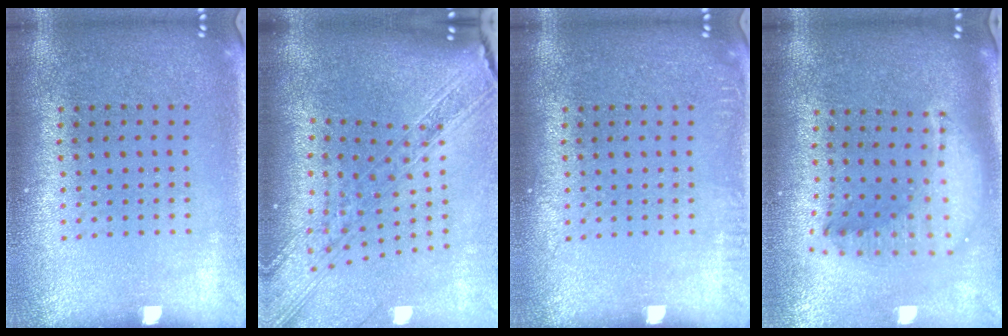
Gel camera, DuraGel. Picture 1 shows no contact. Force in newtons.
{"total": 2.6, "press": 2.2, "slide": 1.5}
{"total": 0.7, "press": 0.7, "slide": 0.1}
{"total": 1.8, "press": 1.4, "slide": 1.0}